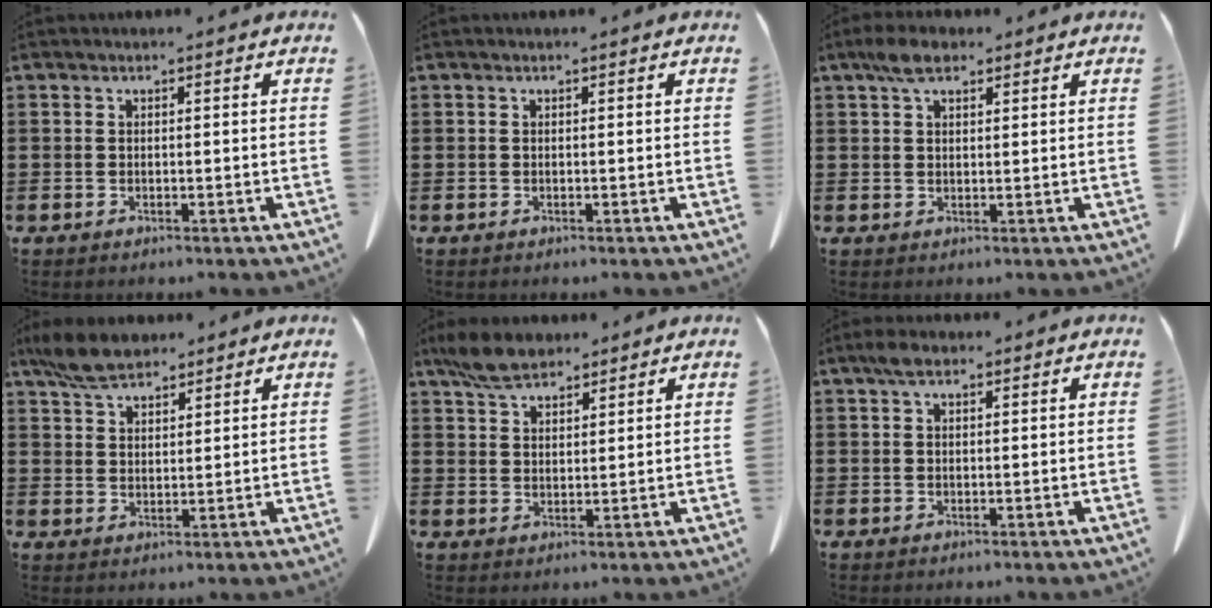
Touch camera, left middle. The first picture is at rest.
{"total": 0.0}
{"total": 4.1, "force": [2.6, 1.9, 2.5], "torque": [-0.047, 0.006, 0.047]}
{"total": 5.9, "force": [4.7, 2.6, 2.4], "torque": [-0.062, 0.002, 0.090]}
{"total": 5.4, "force": [4.2, 2.5, 2.2], "torque": [-0.057, 0.002, 0.080]}
{"total": 2.3, "force": [1.3, 1.2, 1.5], "torque": [-0.034, 0.007, 0.024]}